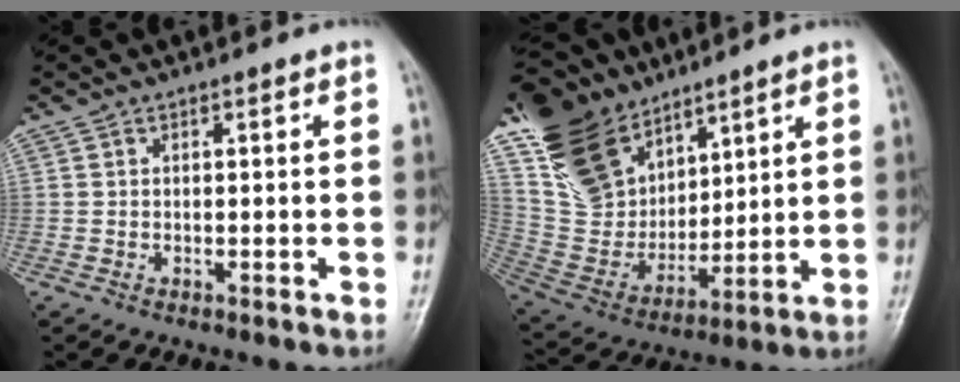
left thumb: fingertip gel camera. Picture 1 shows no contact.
{"total": 20.6, "force": [12.9, 12.6, 10.0], "torque": [-0.161, -0.045, 0.252]}